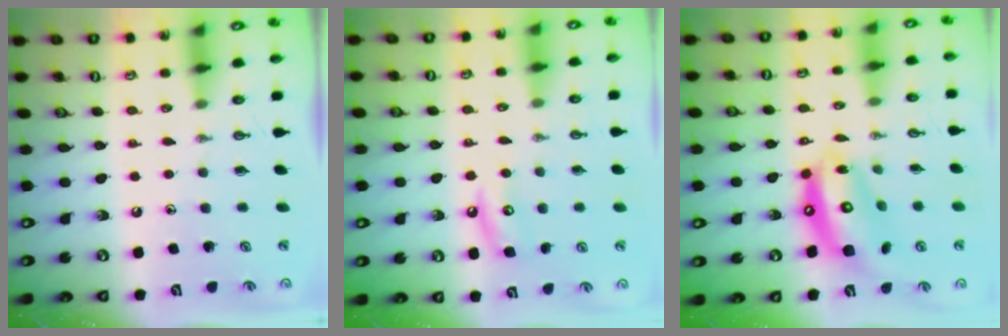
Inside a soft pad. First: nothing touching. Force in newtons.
{"total": 5.4, "press": 5.4, "slide": 0.3}
{"total": 14.0, "press": 13.9, "slide": 1.4}